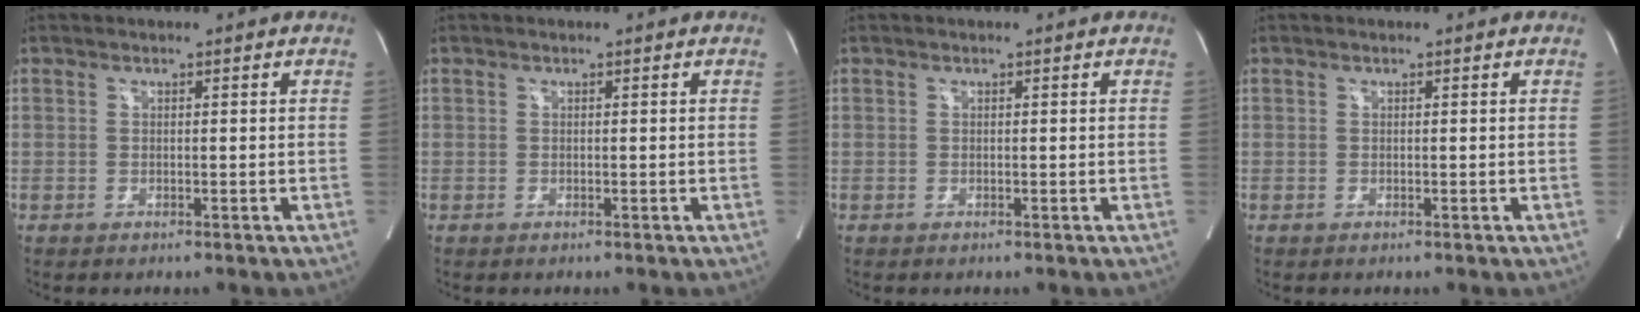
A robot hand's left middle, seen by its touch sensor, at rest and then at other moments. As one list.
[{"total": 0.0}, {"total": 0.0}, {"total": 0.0}]